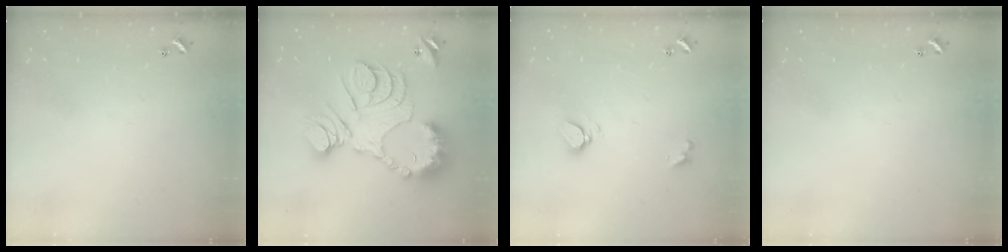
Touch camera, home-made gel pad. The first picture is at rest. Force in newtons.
{"total": 24.0, "press": 23.8, "slide": 3.0}
{"total": 5.1, "press": 5.0, "slide": 0.8}
{"total": 0.0}